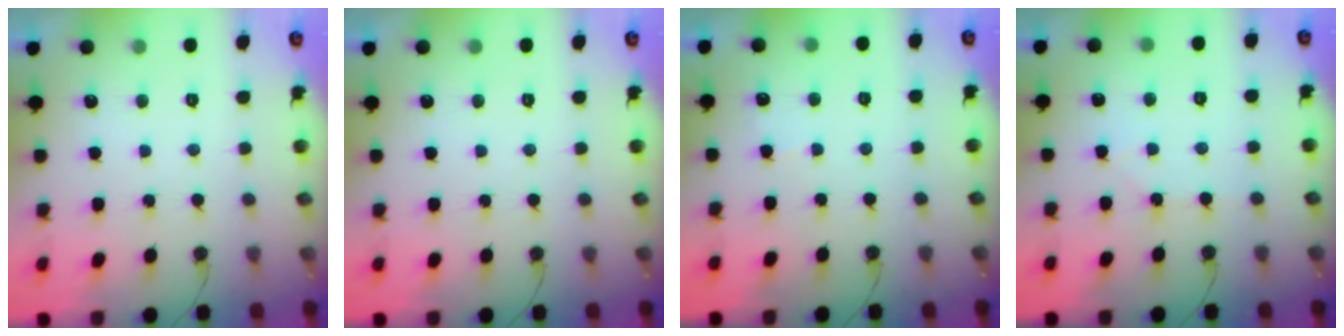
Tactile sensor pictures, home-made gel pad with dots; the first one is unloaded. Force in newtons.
{"total": 0.0}
{"total": 3.2, "press": 3.2, "slide": 0.4}
{"total": 3.8, "press": 3.7, "slide": 0.6}